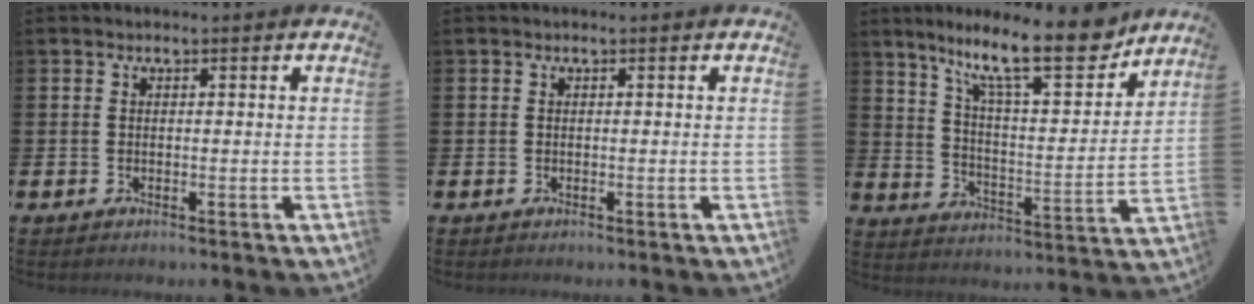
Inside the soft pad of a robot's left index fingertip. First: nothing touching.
{"total": 0.0}
{"total": 14.1, "force": [11.1, 3.0, 8.3], "torque": [-0.160, -0.061, 0.188]}